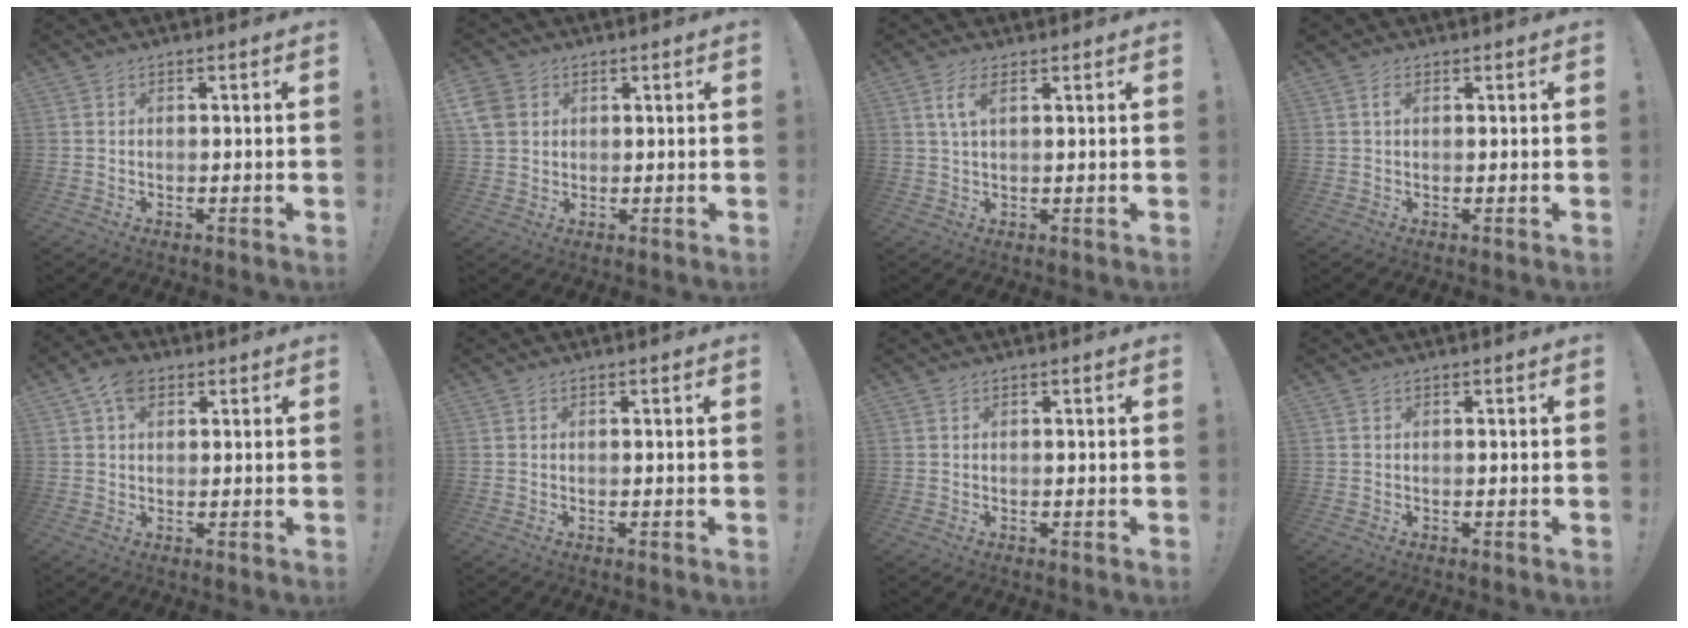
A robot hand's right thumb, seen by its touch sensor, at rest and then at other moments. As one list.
[{"total": 7.0, "force": [2.5, 6.1, 2.5], "torque": [-0.050, -0.011, 0.050]}, {"total": 4.4, "force": [2.1, 1.7, 3.4], "torque": [-0.062, -0.002, 0.036]}, {"total": 1.4, "force": [0.7, 0.7, 1.0], "torque": [-0.014, 0.000, 0.010]}, {"total": 6.3, "force": [2.8, 4.0, 4.0], "torque": [-0.066, 0.000, 0.053]}, {"total": 0.0}, {"total": 0.0}, {"total": 0.0}]